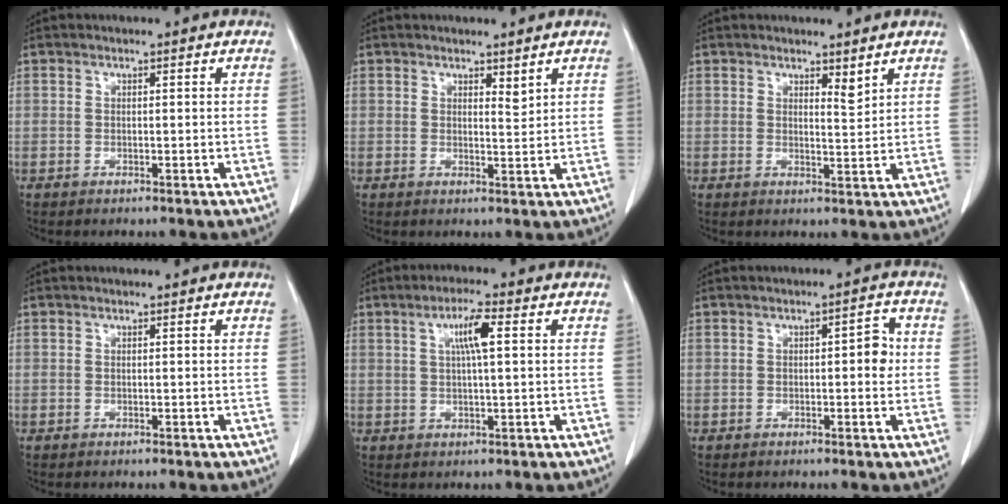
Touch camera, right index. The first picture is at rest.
{"total": 1.6, "force": [1.2, 0.4, 0.9], "torque": [-0.014, -0.011, 0.021]}
{"total": 2.0, "force": [1.6, 0.3, 1.1], "torque": [-0.022, -0.012, 0.030]}
{"total": 0.0}
{"total": 4.9, "force": [1.4, 0.4, 4.7], "torque": [-0.086, 0.005, 0.025]}
{"total": 3.0, "force": [0.1, 1.1, 2.8], "torque": [-0.032, 0.011, -0.001]}